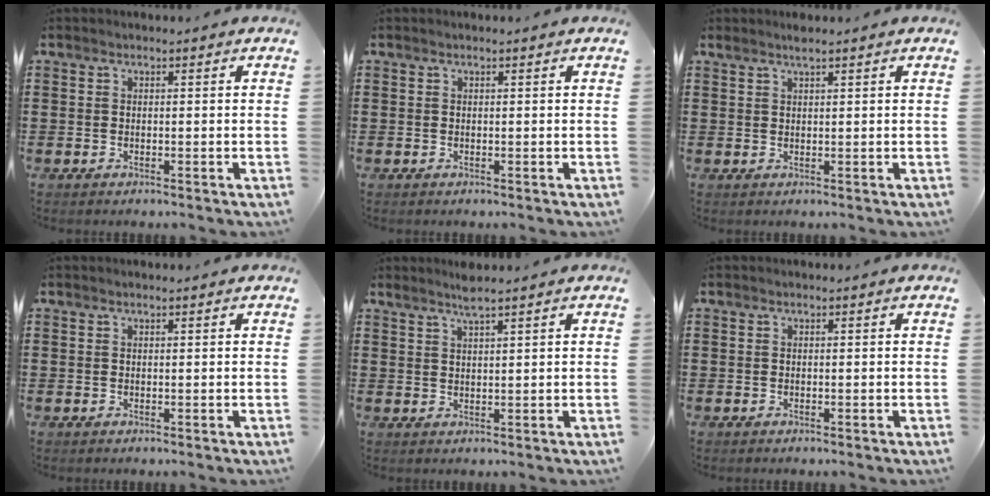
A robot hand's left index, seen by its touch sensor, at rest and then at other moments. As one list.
[{"total": 0.0}, {"total": 1.6, "force": [1.3, 0.0, 0.9], "torque": [-0.019, 0.000, 0.024]}, {"total": 0.0}, {"total": 2.9, "force": [2.4, -0.1, 1.6], "torque": [-0.037, 0.002, 0.044]}, {"total": 0.0}]